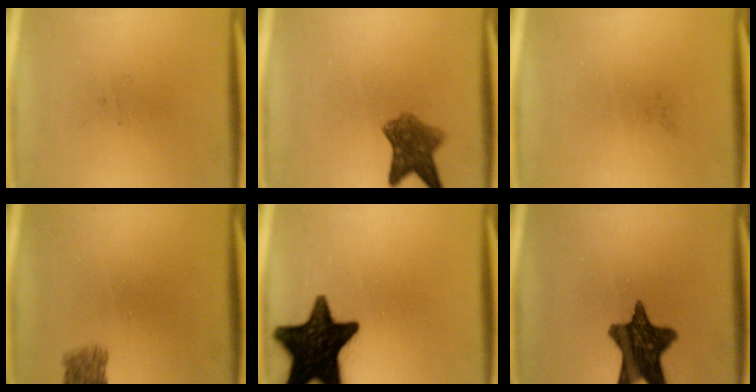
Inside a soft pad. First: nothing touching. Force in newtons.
{"total": 6.4}
{"total": 0.0}
{"total": 2.9}
{"total": 17.8}
{"total": 13.1}